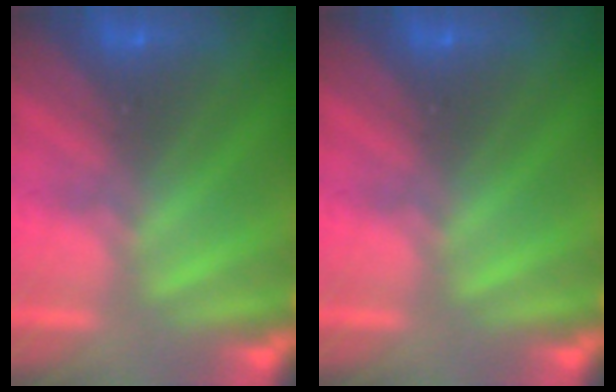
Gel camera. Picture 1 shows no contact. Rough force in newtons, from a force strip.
{"total": 0.0}